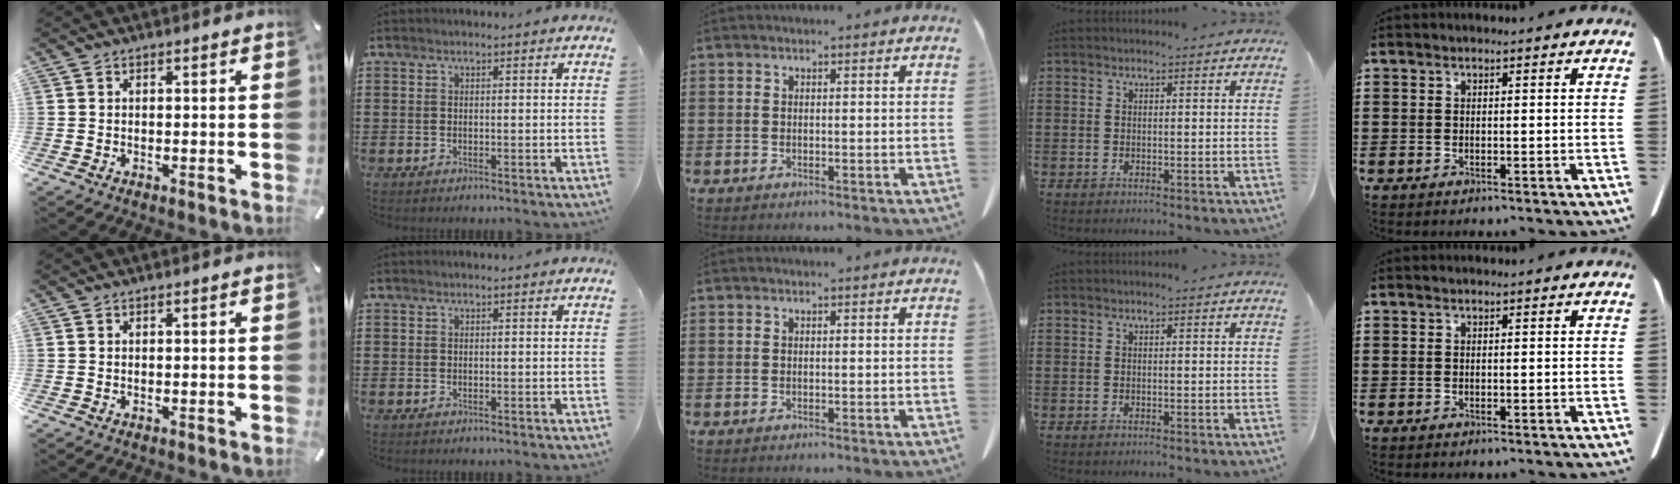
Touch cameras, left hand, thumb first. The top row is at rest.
{}